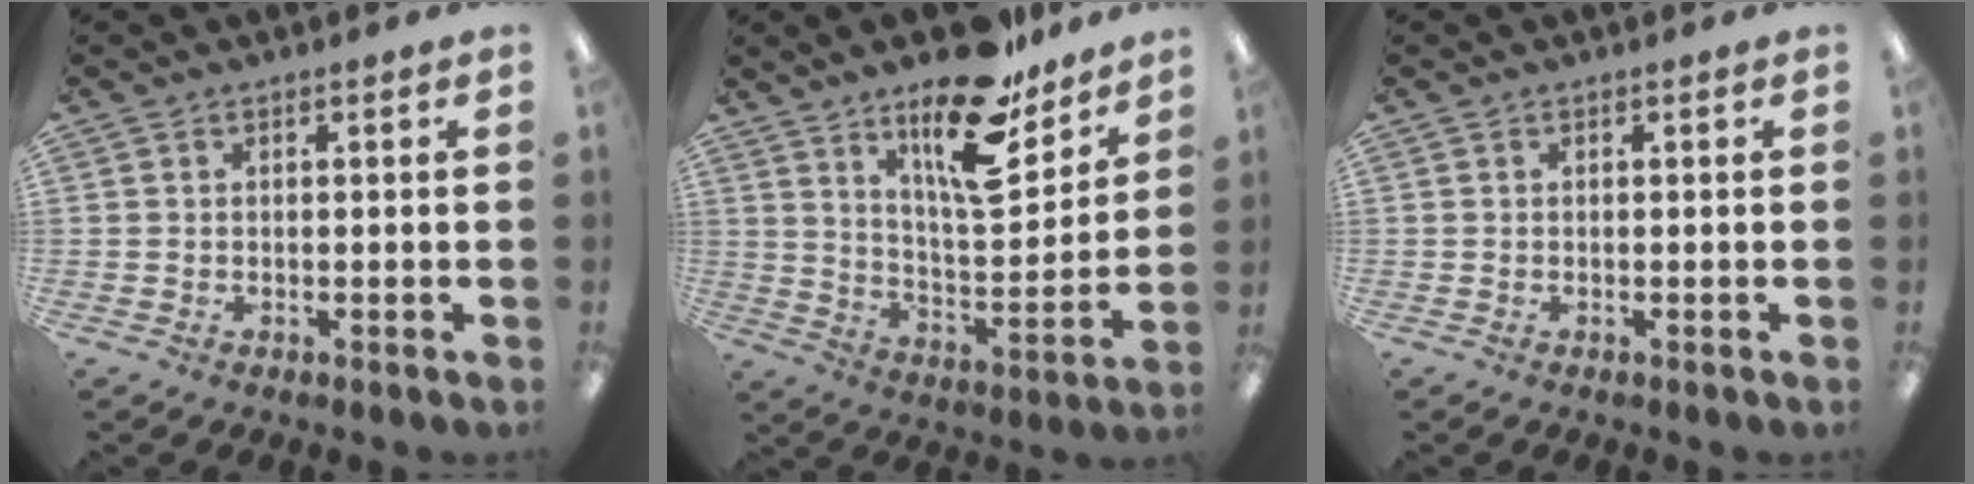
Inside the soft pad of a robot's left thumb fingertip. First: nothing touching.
{"total": 18.4, "force": [12.9, 6.0, 11.8], "torque": [-0.188, -0.084, 0.213]}
{"total": 0.0}